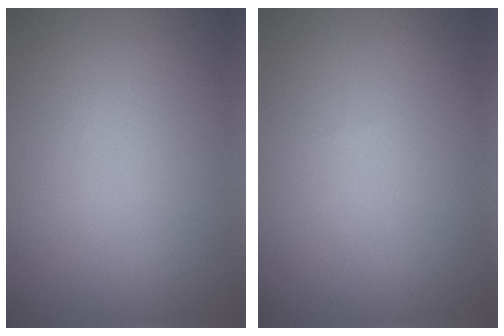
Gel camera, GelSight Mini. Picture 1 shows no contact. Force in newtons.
{"total": 0.0}